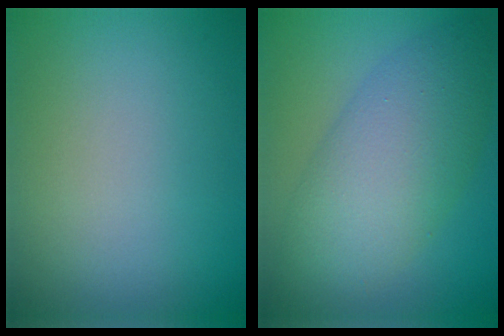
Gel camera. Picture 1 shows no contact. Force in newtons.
{"total": 7.5, "press": 7.5, "slide": 0.2}